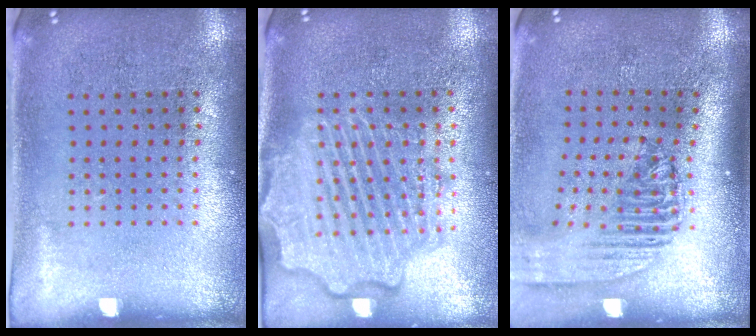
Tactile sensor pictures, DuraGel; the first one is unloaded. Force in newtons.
{"total": 4.4, "press": 4.3, "slide": 0.5}
{"total": 2.3, "press": 1.7, "slide": 1.5}